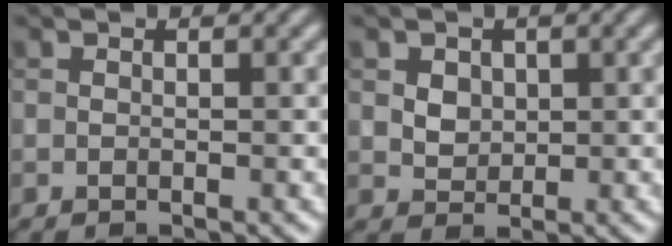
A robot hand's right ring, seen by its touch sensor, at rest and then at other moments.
{"total": 2.6, "force": [1.0, 1.9, 1.3], "torque": [-0.035, 0.006, 0.027]}